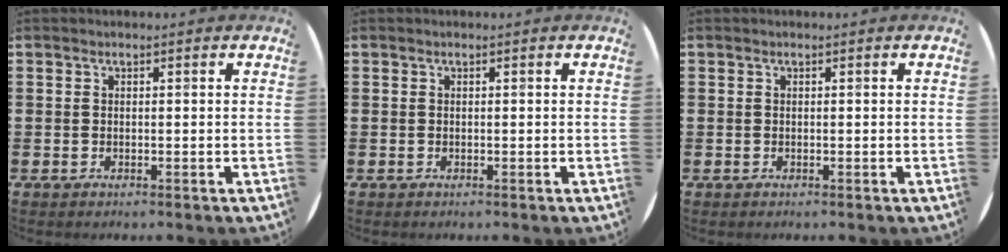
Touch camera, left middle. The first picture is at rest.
{"total": 0.0}
{"total": 0.0}